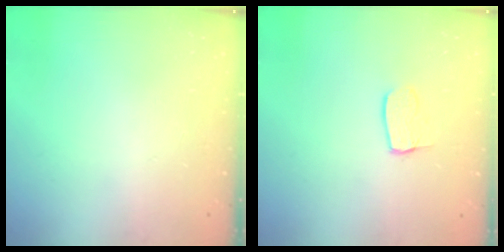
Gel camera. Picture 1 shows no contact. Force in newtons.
{"total": 6.3, "press": 6.3, "slide": 0.2}